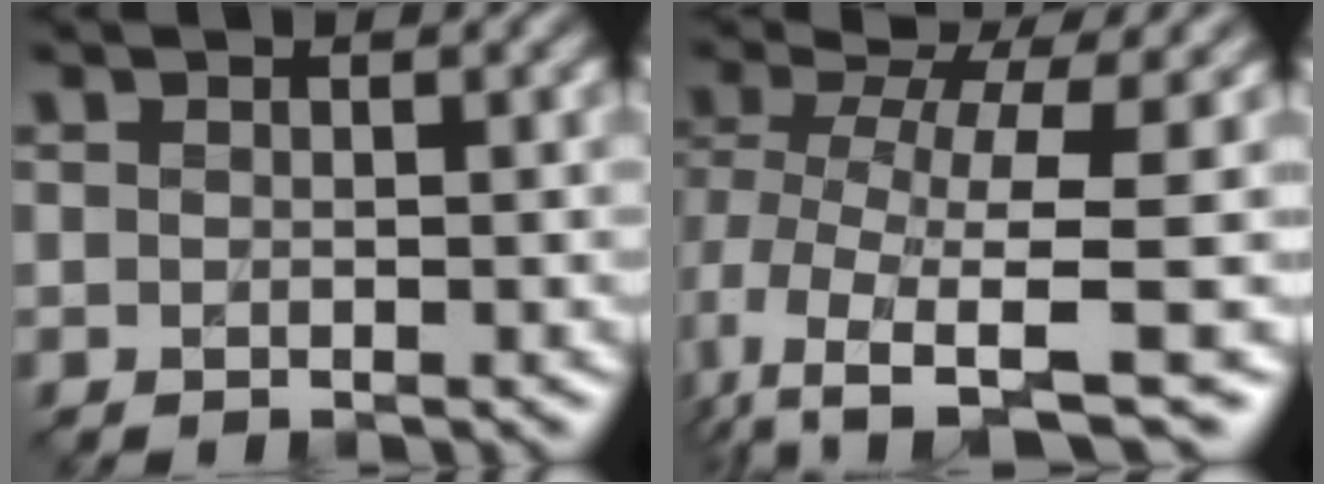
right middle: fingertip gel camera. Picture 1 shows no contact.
{"total": 7.4, "force": [-1.3, 3.0, 6.6], "torque": [-0.138, -0.018, -0.021]}